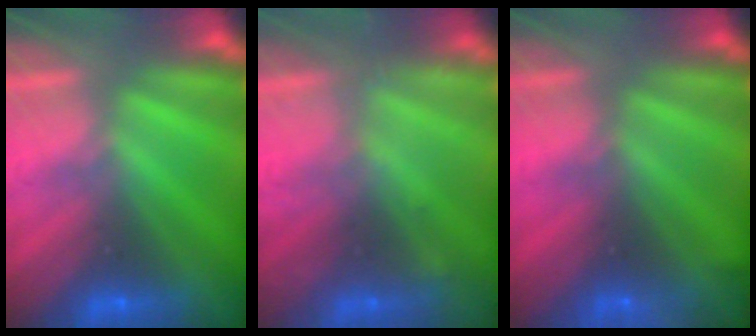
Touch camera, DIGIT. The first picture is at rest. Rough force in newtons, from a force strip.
{"total": 2.2}
{"total": 2.4}